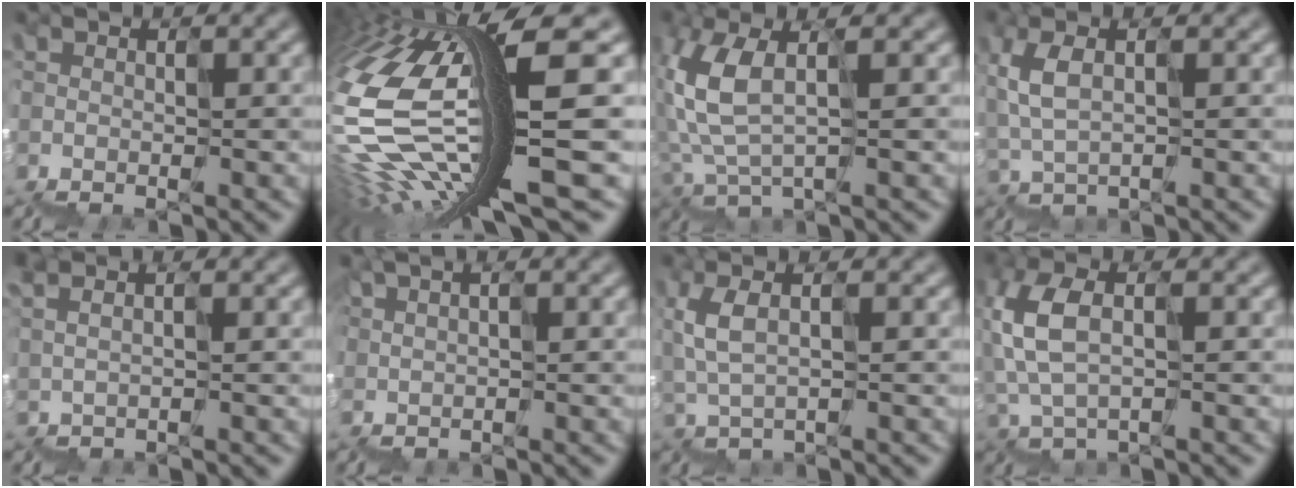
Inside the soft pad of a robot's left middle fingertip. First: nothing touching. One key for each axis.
{"total": 13.2, "fx": -0.9, "fy": 3.0, "fz": 12.9, "tx": -0.287, "ty": -0.012, "tz": 0.015}
{"total": 3.5, "fx": 1.1, "fy": 1.1, "fz": 3.1, "tx": -0.101, "ty": 0.022, "tz": 0.022}
{"total": 2.0, "fx": 1.6, "fy": 0.3, "fz": 1.2, "tx": -0.045, "ty": 0.020, "tz": 0.033}
{"total": 1.6, "fx": 1.0, "fy": 0.5, "fz": 1.2, "tx": 0.001, "ty": 0.015, "tz": 0.016}
{"total": 3.9, "fx": 1.1, "fy": 1.9, "fz": 3.3, "tx": -0.036, "ty": 0.018, "tz": 0.024}
{"total": 2.0, "fx": 1.5, "fy": 0.3, "fz": 1.2, "tx": -0.041, "ty": 0.020, "tz": 0.032}
{"total": 3.2, "fx": 1.3, "fy": 1.3, "fz": 2.6, "tx": -0.087, "ty": 0.021, "tz": 0.023}